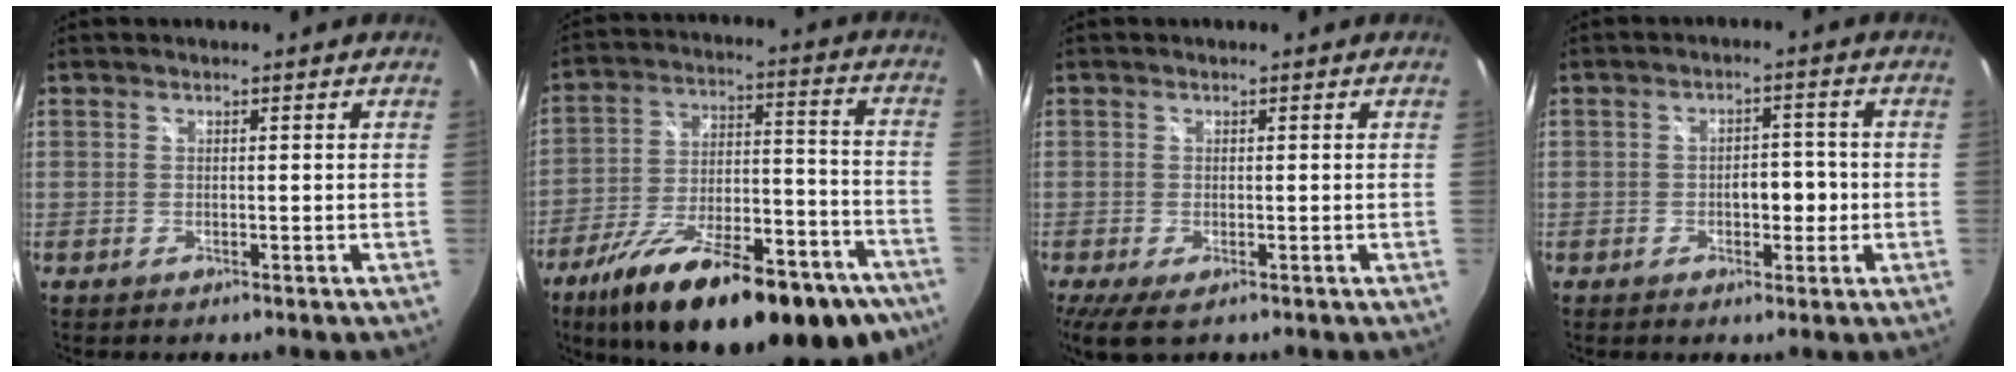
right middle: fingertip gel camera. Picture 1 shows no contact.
{"total": 30.0, "force": [-20.6, 10.4, 19.2], "torque": [-0.293, -0.018, -0.288]}
{"total": 4.3, "force": [-2.0, 1.5, 3.5], "torque": [-0.068, -0.021, -0.028]}
{"total": 3.3, "force": [-0.4, 2.3, 2.3], "torque": [-0.034, 0.011, -0.005]}